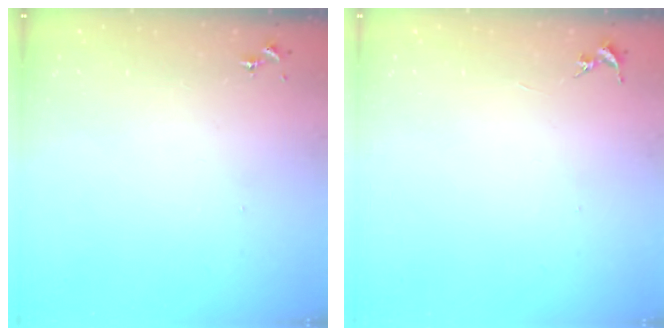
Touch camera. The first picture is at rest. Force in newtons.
{"total": 0.0}